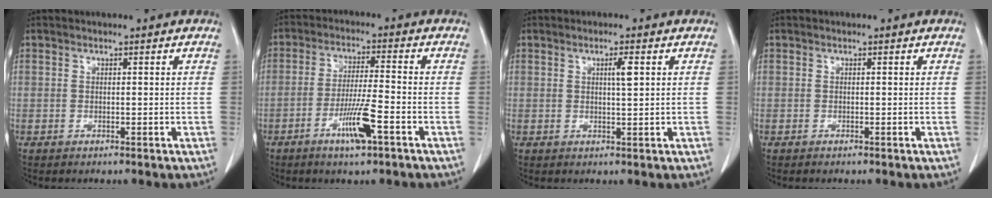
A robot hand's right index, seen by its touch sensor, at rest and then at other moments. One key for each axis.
{"total": 7.5, "fx": -3.7, "fy": 0.2, "fz": 6.6, "tx": -0.126, "ty": -0.009, "tz": -0.067}
{"total": 2.3, "fx": 0.7, "fy": 0.2, "fz": 2.2, "tx": -0.037, "ty": -0.001, "tz": 0.011}
{"total": 0.0}